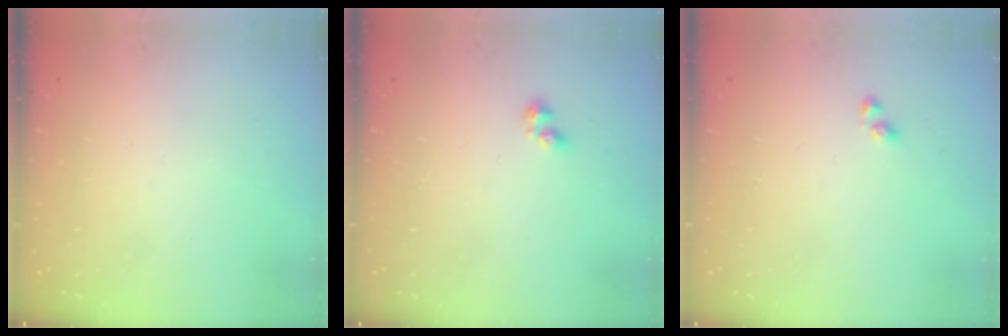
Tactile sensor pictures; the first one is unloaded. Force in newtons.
{"total": 2.4, "press": 2.3, "slide": 0.8}
{"total": 2.4, "press": 2.0, "slide": 1.3}